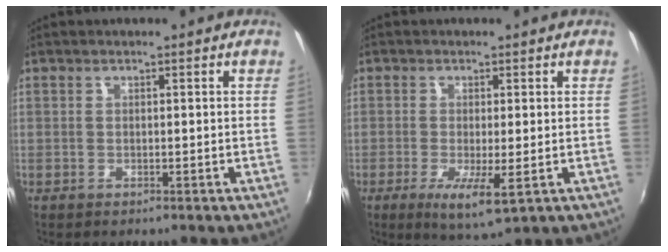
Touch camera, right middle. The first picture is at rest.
{"total": 6.0, "force": [-2.0, 1.3, 5.5], "torque": [-0.109, -0.023, -0.031]}